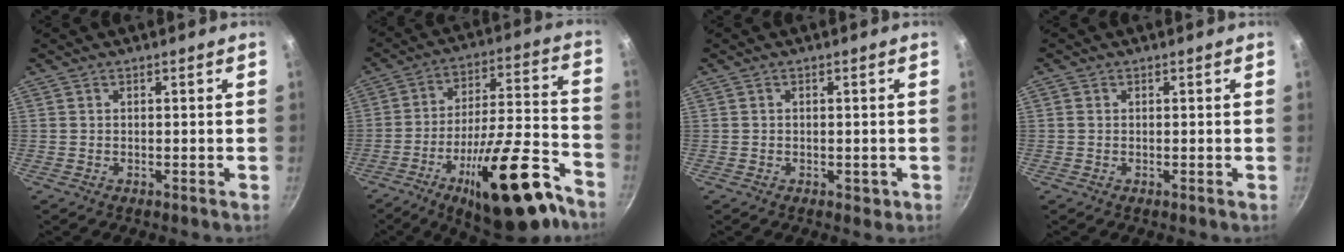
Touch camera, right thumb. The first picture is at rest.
{"total": 23.3, "force": [-13.4, 7.3, 17.5], "torque": [-0.234, 0.081, -0.204]}
{"total": 1.6, "force": [-0.4, 1.2, 0.9], "torque": [-0.010, 0.001, -0.004]}
{"total": 0.6, "force": [0.0, 0.5, 0.3], "torque": [-0.008, 0.003, -0.001]}